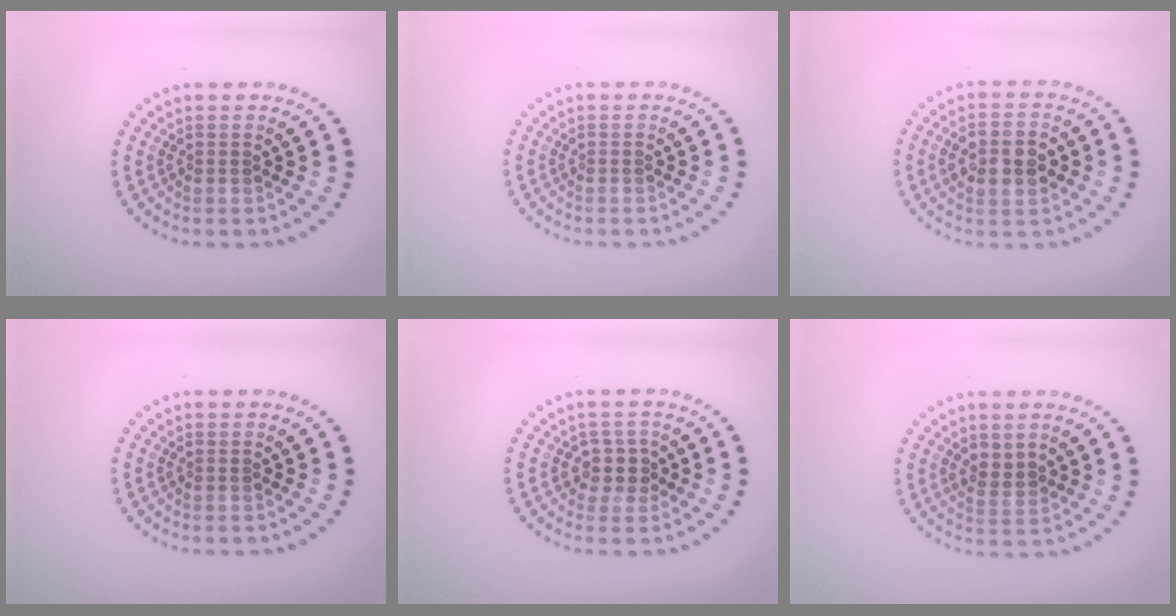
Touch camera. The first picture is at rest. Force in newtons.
{"total": 0.0}
{"total": 4.3, "press": 4.3, "slide": 0.4}
{"total": 0.0}
{"total": 2.2, "press": 1.9, "slide": 1.2}
{"total": 1.9, "press": 1.8, "slide": 0.6}